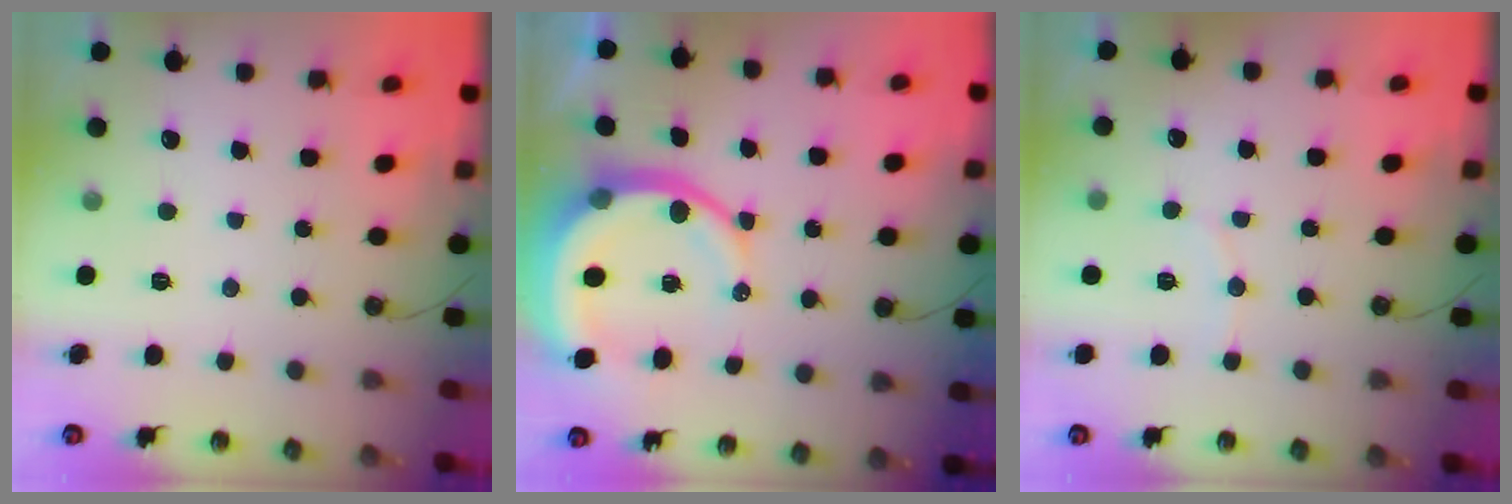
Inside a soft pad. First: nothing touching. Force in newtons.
{"total": 12.0, "press": 11.9, "slide": 1.4}
{"total": 5.6, "press": 5.5, "slide": 0.7}